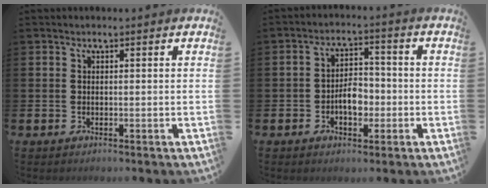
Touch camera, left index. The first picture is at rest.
{"total": 4.1, "force": [-1.2, 2.5, 3.0], "torque": [-0.041, 0.003, -0.028]}